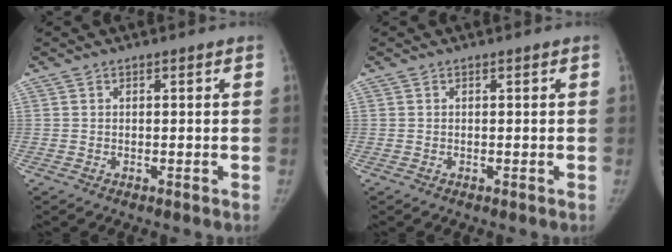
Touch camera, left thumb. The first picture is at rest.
{"total": 0.0}